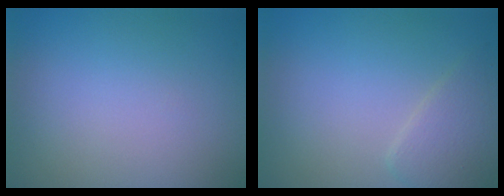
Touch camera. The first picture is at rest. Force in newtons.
{"total": 2.5, "press": 2.5, "slide": 0.0}